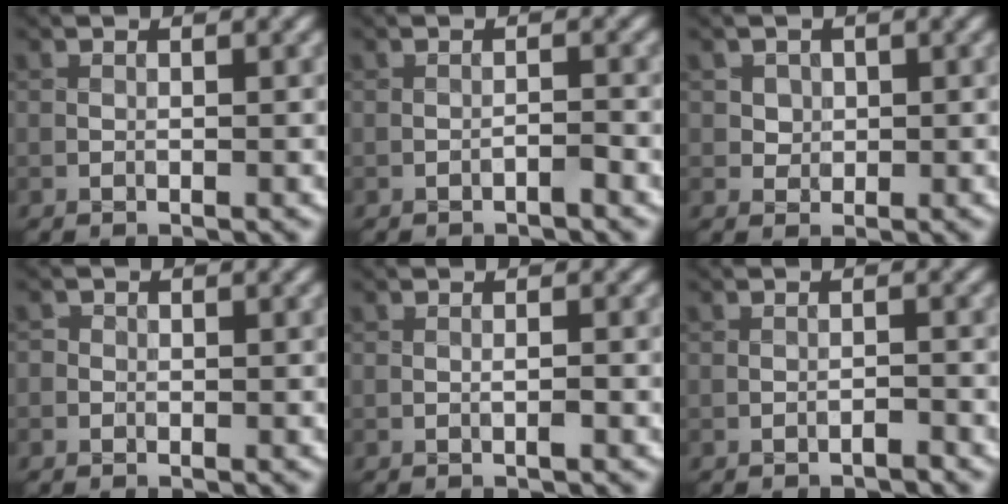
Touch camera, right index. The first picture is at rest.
{"total": 0.7, "force": [-0.6, -0.1, 0.3], "torque": [-0.004, 0.004, -0.009]}
{"total": 1.7, "force": [0.4, 1.6, 0.5], "torque": [0.000, 0.000, 0.017]}
{"total": 1.0, "force": [-0.4, 0.9, 0.2], "torque": [0.009, 0.001, -0.011]}
{"total": 0.6, "force": [-0.2, -0.1, 0.5], "torque": [-0.010, 0.001, -0.003]}
{"total": 0.7, "force": [-0.6, 0.0, 0.2], "torque": [-0.001, 0.004, -0.009]}